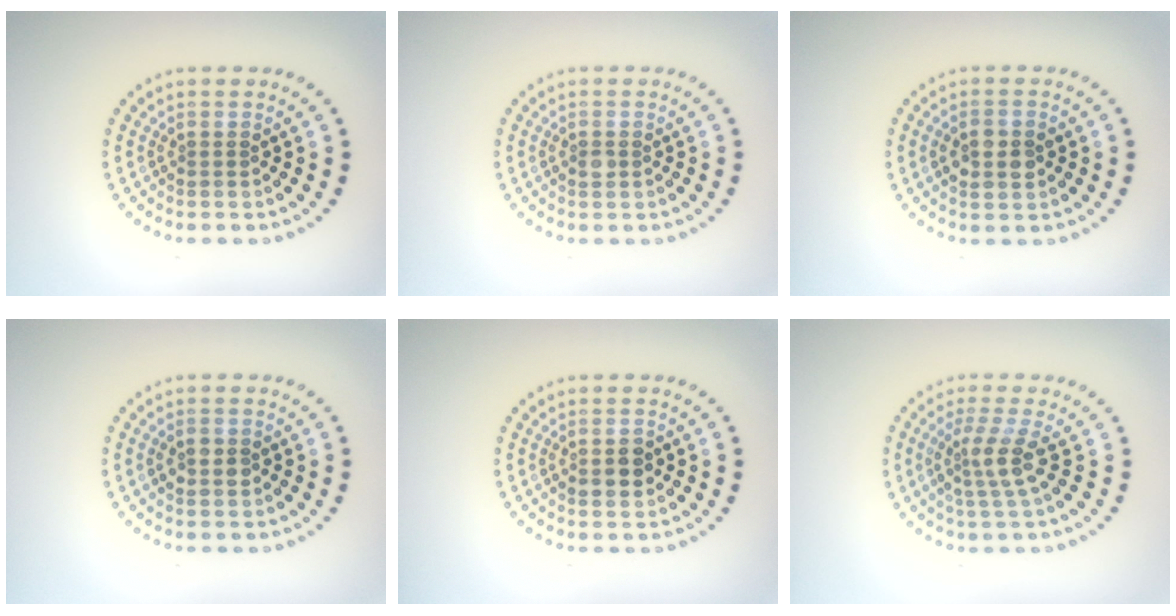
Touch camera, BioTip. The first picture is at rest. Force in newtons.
{"total": 0.9, "press": 0.9, "slide": 0.1}
{"total": 2.8, "press": 2.8, "slide": 0.1}
{"total": 2.1, "press": 2.1, "slide": 0.0}
{"total": 2.4, "press": 2.4, "slide": 0.2}
{"total": 2.8, "press": 2.1, "slide": 1.8}